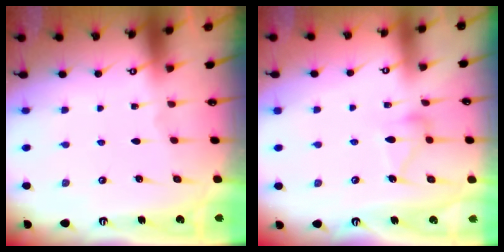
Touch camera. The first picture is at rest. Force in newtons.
{"total": 9.5, "press": 9.4, "slide": 0.5}